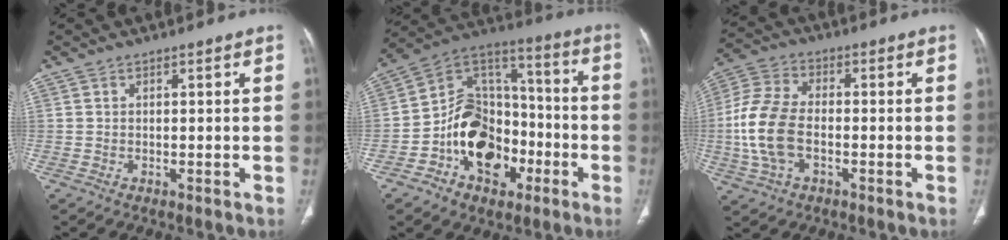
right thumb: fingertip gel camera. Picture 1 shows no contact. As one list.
[{"total": 18.8, "force": [-6.4, 13.5, 11.4], "torque": [-0.137, 0.070, -0.107]}, {"total": 12.7, "force": [-2.1, 7.6, 9.9], "torque": [-0.218, 0.019, -0.042]}]